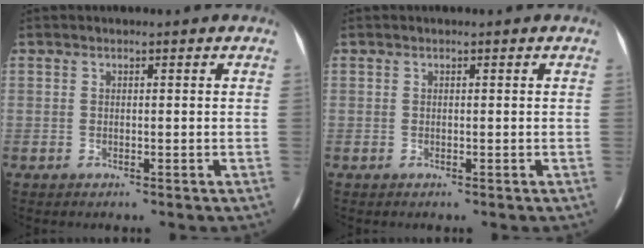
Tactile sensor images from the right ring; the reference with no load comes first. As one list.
[{"total": 0.0}]